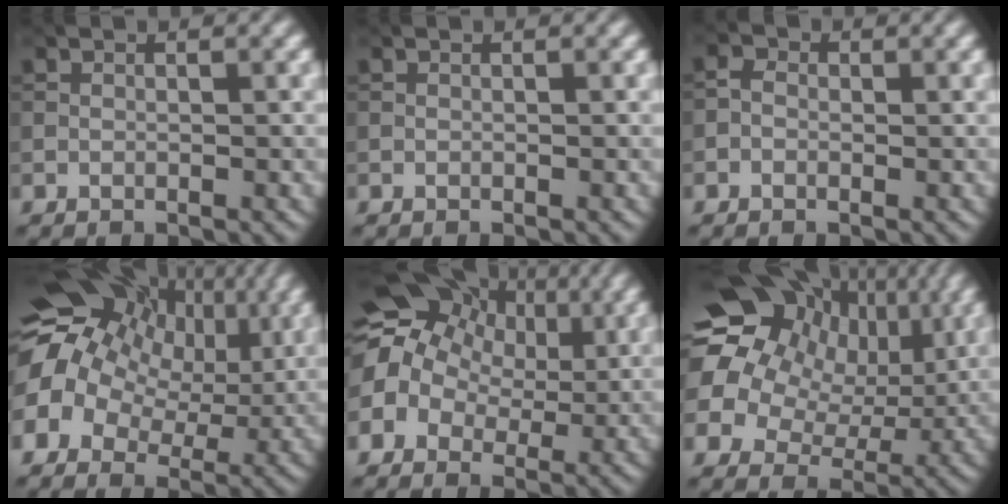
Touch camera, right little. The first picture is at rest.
{"total": 0.0}
{"total": 1.5, "force": [-0.3, 1.3, 0.6], "torque": [-0.012, 0.001, -0.014]}
{"total": 15.9, "force": [3.6, 12.3, 9.5], "torque": [-0.189, 0.029, 0.047]}
{"total": 11.7, "force": [3.5, 9.2, 6.3], "torque": [-0.134, 0.038, 0.033]}
{"total": 18.6, "force": [6.6, 14.4, 9.7], "torque": [-0.206, 0.051, 0.085]}